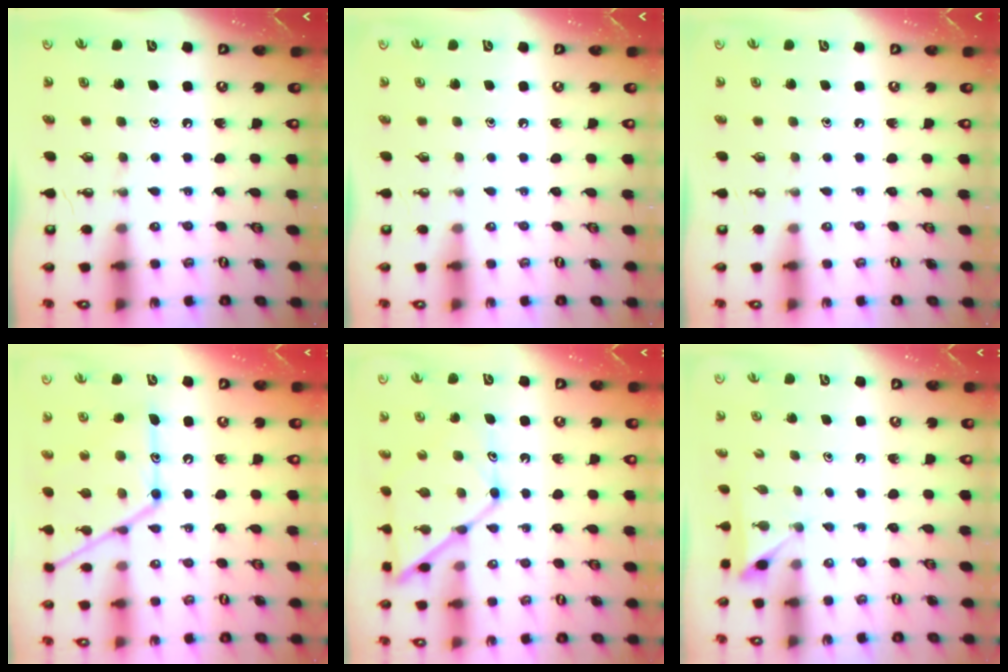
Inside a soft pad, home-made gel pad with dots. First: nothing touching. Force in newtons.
{"total": 0.0}
{"total": 0.0}
{"total": 16.5, "press": 16.5, "slide": 1.2}
{"total": 13.8, "press": 13.8, "slide": 1.2}
{"total": 2.5, "press": 2.5, "slide": 0.3}